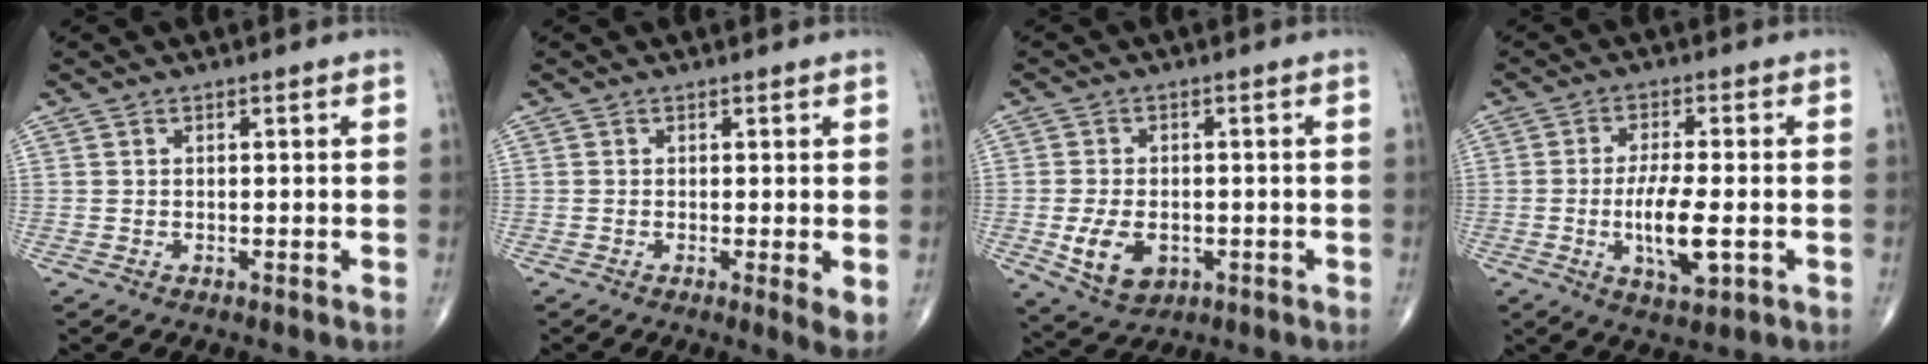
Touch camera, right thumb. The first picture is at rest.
{"total": 3.3, "force": [-0.3, 0.6, 3.2], "torque": [-0.051, -0.012, -0.010]}
{"total": 8.1, "force": [-2.0, 5.3, 5.7], "torque": [-0.091, 0.000, -0.024]}
{"total": 8.8, "force": [-1.9, 2.6, 8.2], "torque": [-0.151, -0.004, -0.031]}